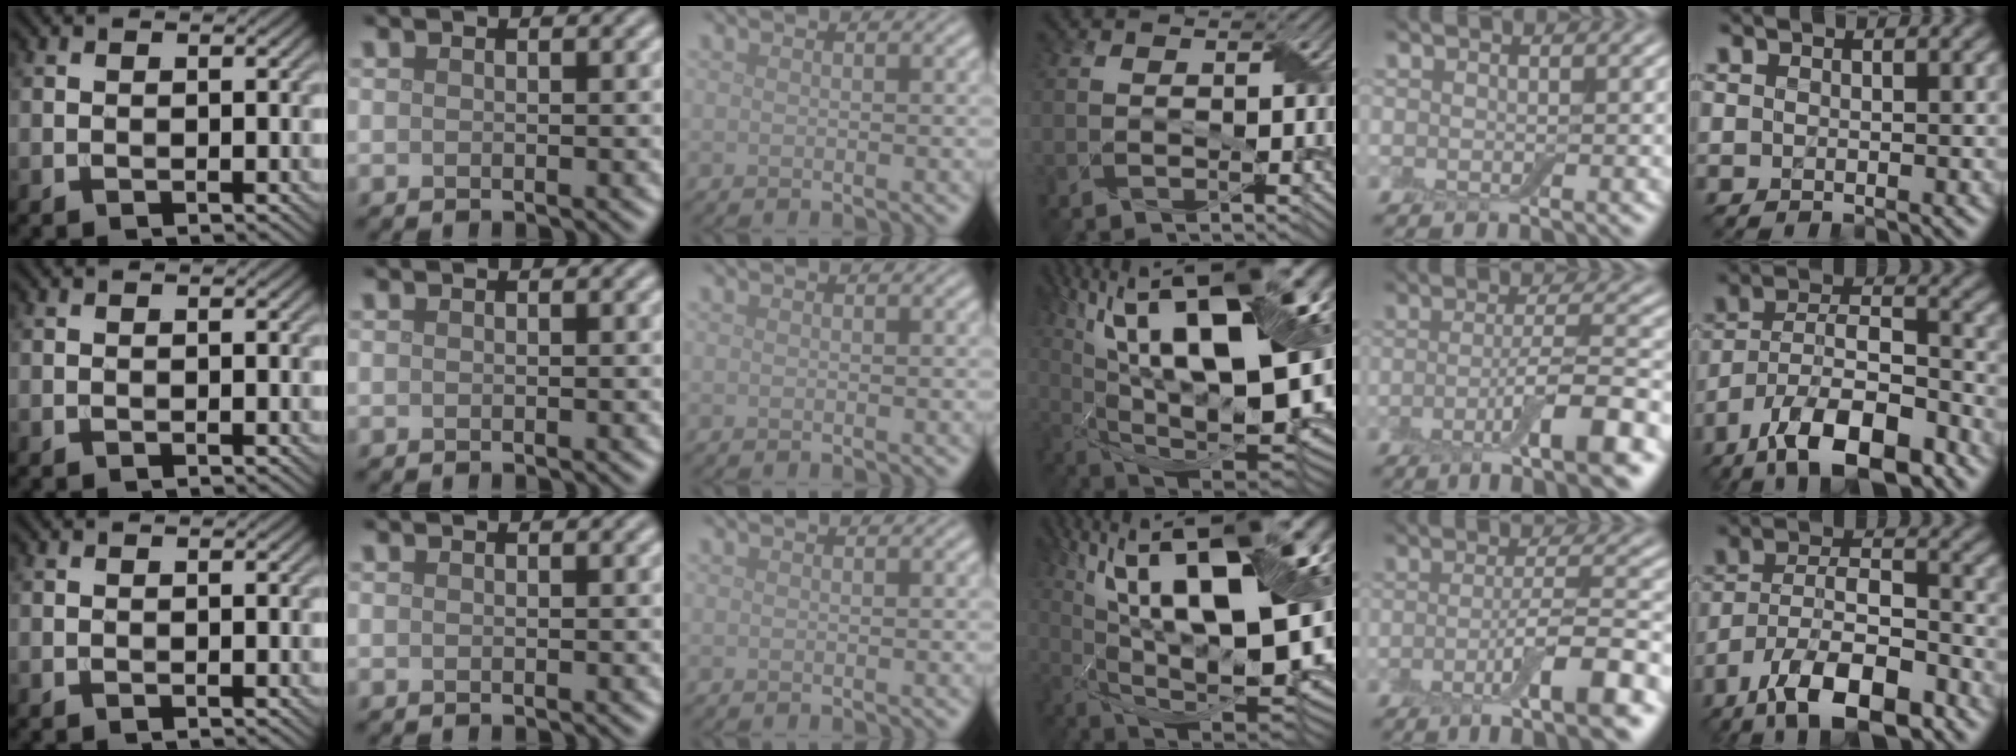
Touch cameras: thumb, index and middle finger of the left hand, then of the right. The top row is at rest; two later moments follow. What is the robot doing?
{"motion": "wrap", "object": "adhesive wrap"}